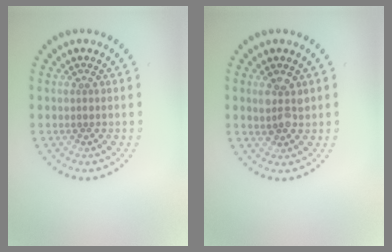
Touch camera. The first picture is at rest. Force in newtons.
{"total": 2.2, "press": 2.1, "slide": 0.6}